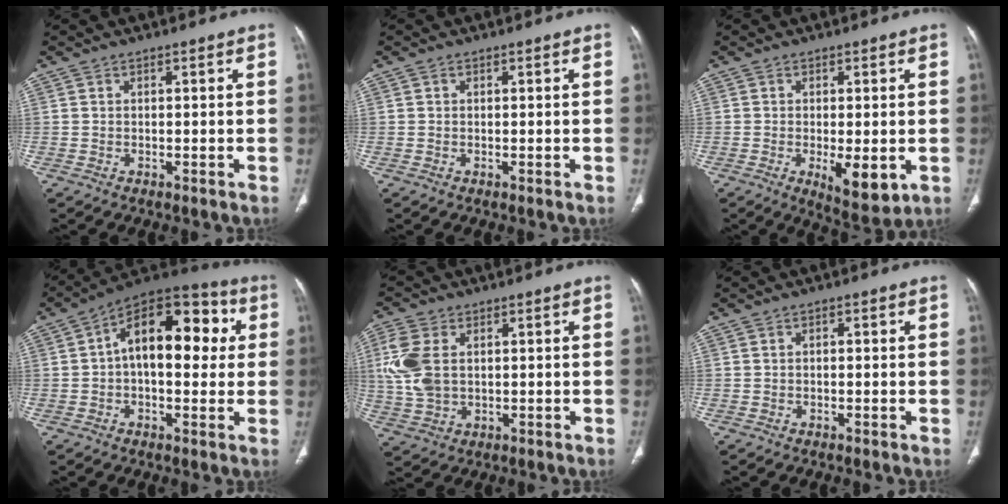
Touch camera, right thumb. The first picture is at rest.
{"total": 0.0}
{"total": 7.6, "force": [-1.8, 2.9, 6.8], "torque": [-0.099, -0.020, -0.020]}
{"total": 18.2, "force": [2.8, 10.0, 14.9], "torque": [-0.181, 0.038, 0.031]}
{"total": 9.2, "force": [1.6, 6.1, 6.8], "torque": [-0.164, 0.002, 0.039]}
{"total": 0.7, "force": [0.1, 0.4, 0.6], "torque": [-0.012, 0.002, 0.001]}